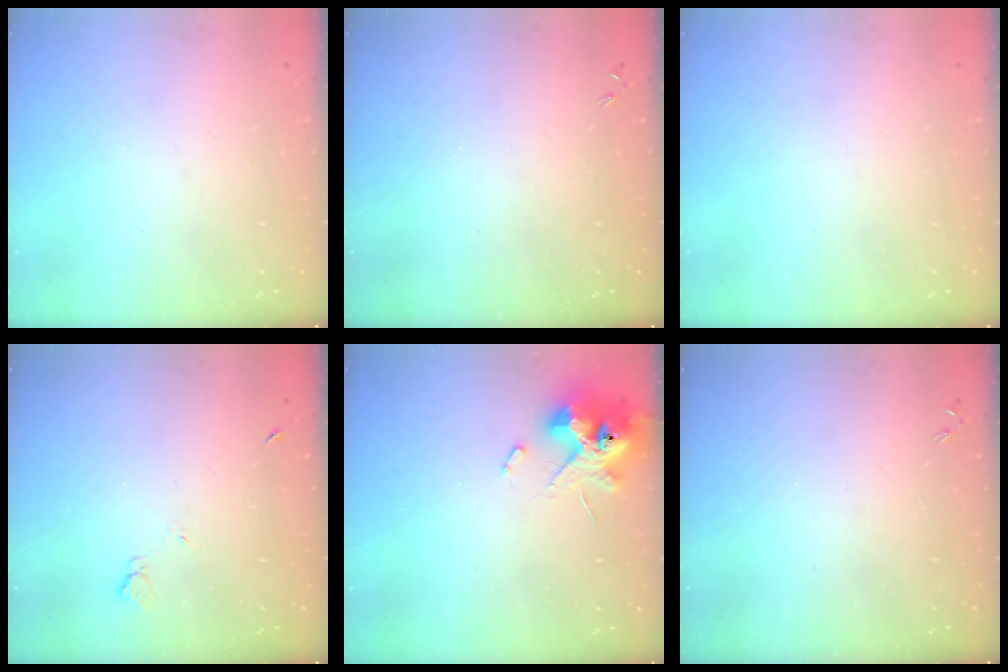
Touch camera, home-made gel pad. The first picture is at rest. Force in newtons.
{"total": 0.0}
{"total": 0.0}
{"total": 3.8, "press": 3.8, "slide": 0.6}
{"total": 12.1, "press": 12.0, "slide": 1.5}
{"total": 0.0}